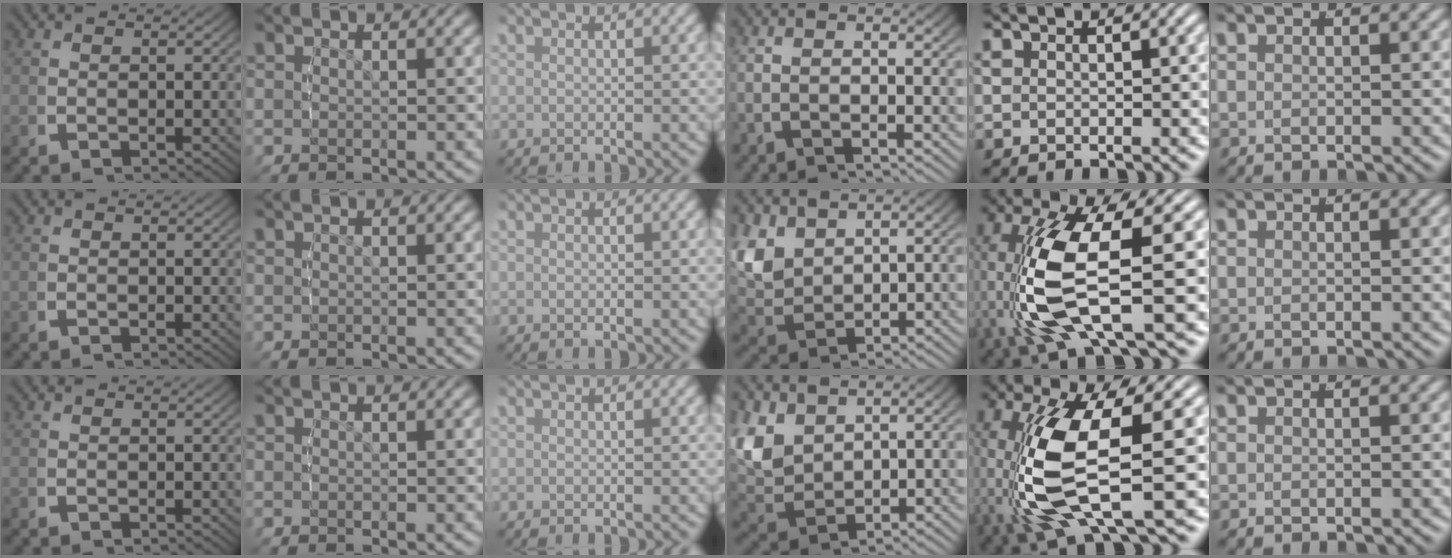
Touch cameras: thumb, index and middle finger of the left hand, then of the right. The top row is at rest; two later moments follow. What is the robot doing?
{"motion": "lift_and_place", "object": "pen"}